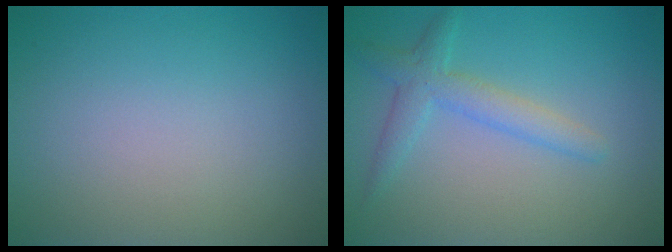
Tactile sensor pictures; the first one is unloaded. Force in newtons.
{"total": 2.7, "press": 2.7, "slide": 0.1}